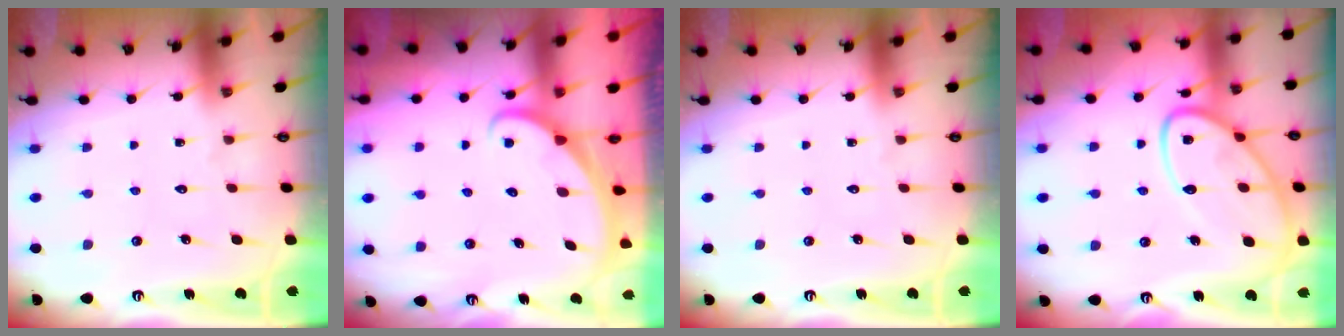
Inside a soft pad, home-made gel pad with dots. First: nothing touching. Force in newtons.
{"total": 2.0, "press": 2.0, "slide": 0.0}
{"total": 0.0}
{"total": 15.3, "press": 15.2, "slide": 1.5}